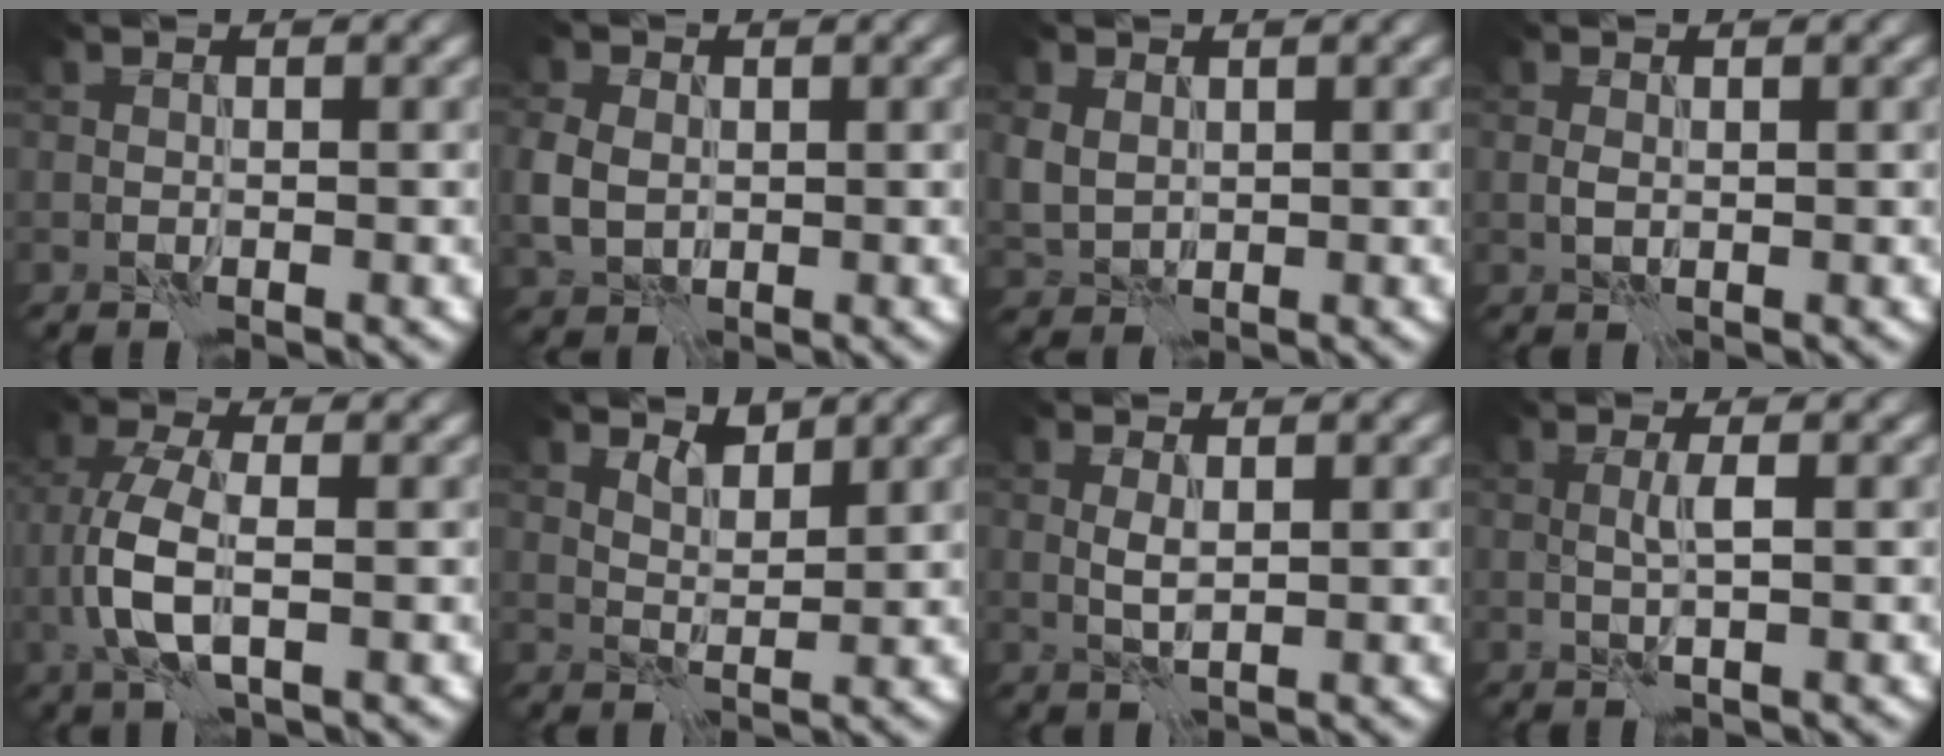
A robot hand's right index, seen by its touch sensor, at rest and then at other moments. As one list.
[{"total": 3.1, "force": [0.1, 2.6, 1.7], "torque": [-0.045, -0.003, 0.000]}, {"total": 2.5, "force": [0.9, 2.0, 1.2], "torque": [-0.035, -0.004, 0.019]}, {"total": 0.7, "force": [0.2, 0.4, 0.4], "torque": [-0.013, -0.002, 0.004]}, {"total": 4.8, "force": [-0.7, 2.0, 4.3], "torque": [-0.099, 0.003, -0.020]}, {"total": 2.0, "force": [1.8, 0.6, 0.7], "torque": [-0.012, -0.008, 0.037]}, {"total": 1.2, "force": [0.5, 0.3, 1.0], "torque": [-0.023, -0.001, 0.011]}, {"total": 1.4, "force": [0.3, 0.0, 1.3], "torque": [-0.030, 0.000, 0.006]}]